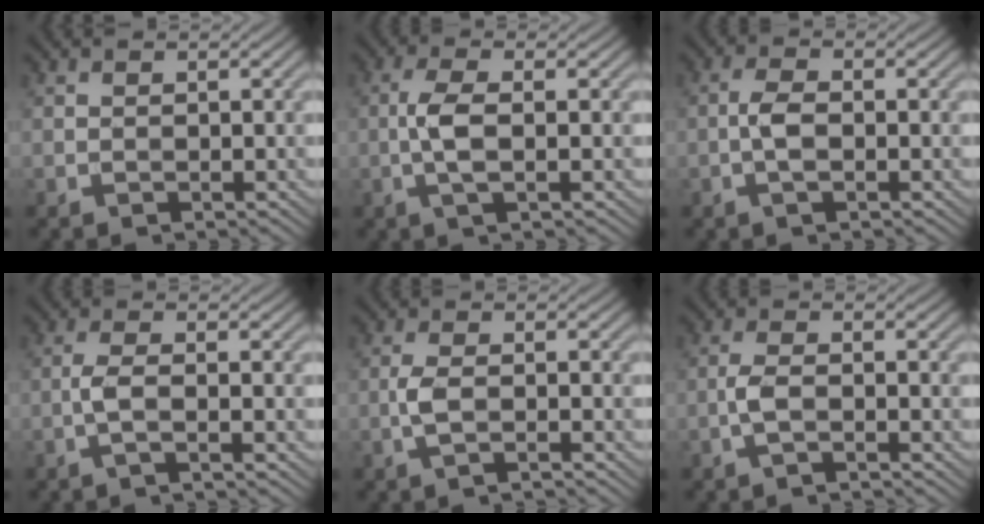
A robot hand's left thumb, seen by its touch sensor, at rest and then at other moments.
{"total": 4.1, "force": [-0.5, 1.0, 3.9], "torque": [-0.090, 0.004, -0.016]}
{"total": 2.9, "force": [-0.7, 1.0, 2.6], "torque": [-0.058, 0.004, -0.019]}
{"total": 2.5, "force": [-0.9, 0.3, 2.3], "torque": [-0.053, 0.006, -0.028]}
{"total": 2.8, "force": [-1.1, 0.7, 2.5], "torque": [-0.058, 0.003, -0.030]}
{"total": 2.6, "force": [-1.2, 0.7, 2.2], "torque": [-0.051, 0.005, -0.032]}